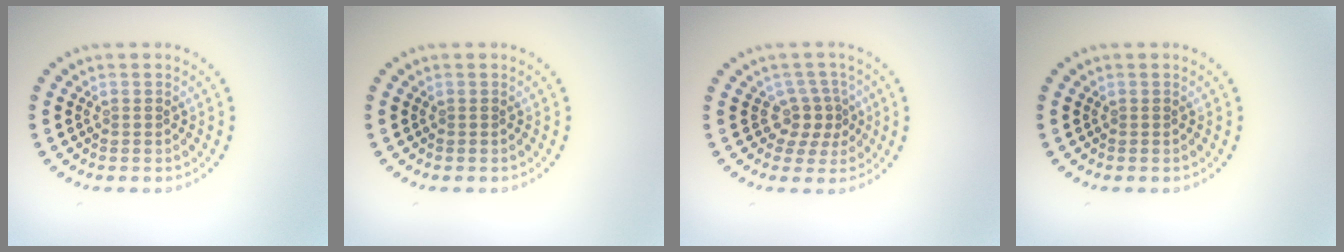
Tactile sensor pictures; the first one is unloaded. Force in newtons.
{"total": 0.0}
{"total": 2.5, "press": 1.9, "slide": 1.7}
{"total": 0.0}